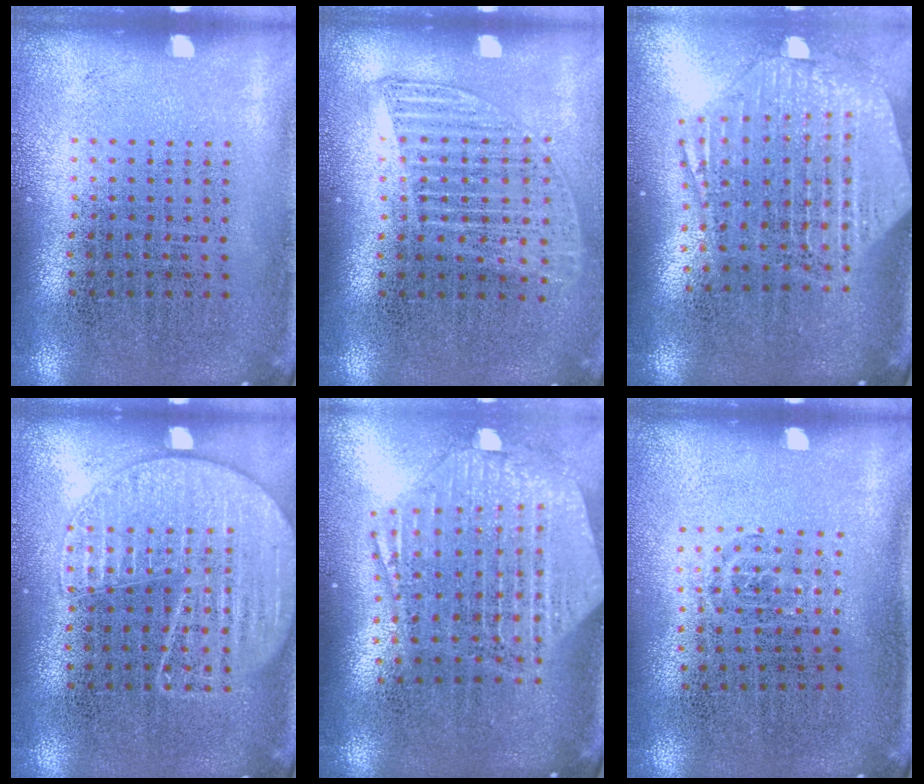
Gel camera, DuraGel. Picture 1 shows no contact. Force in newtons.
{"total": 1.2, "press": 1.1, "slide": 0.6}
{"total": 2.8, "press": 2.3, "slide": 1.6}
{"total": 1.5, "press": 1.5, "slide": 0.1}
{"total": 2.8, "press": 2.3, "slide": 1.6}
{"total": 0.6, "press": 0.4, "slide": 0.4}